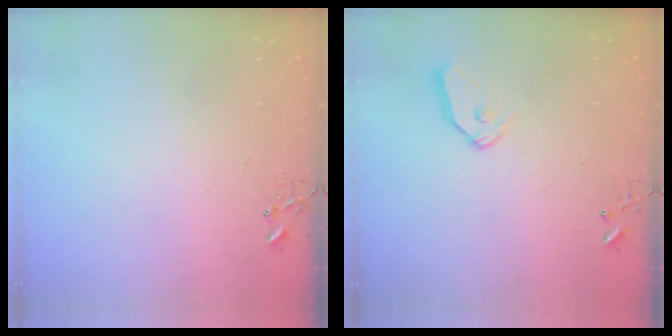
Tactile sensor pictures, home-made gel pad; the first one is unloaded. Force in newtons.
{"total": 8.4, "press": 8.4, "slide": 0.5}